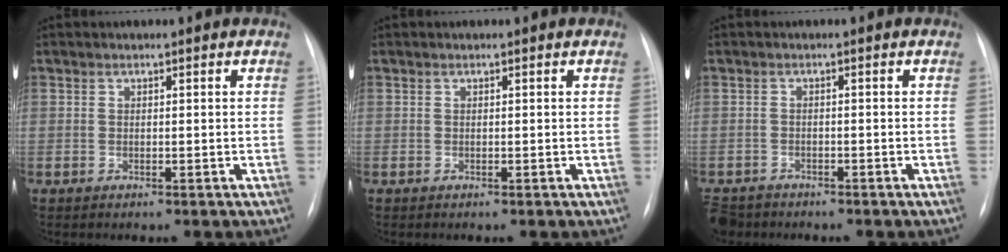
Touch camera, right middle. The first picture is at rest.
{"total": 0.0}
{"total": 5.0, "force": [-4.3, 2.6, 0.6], "torque": [-0.015, -0.008, -0.076]}